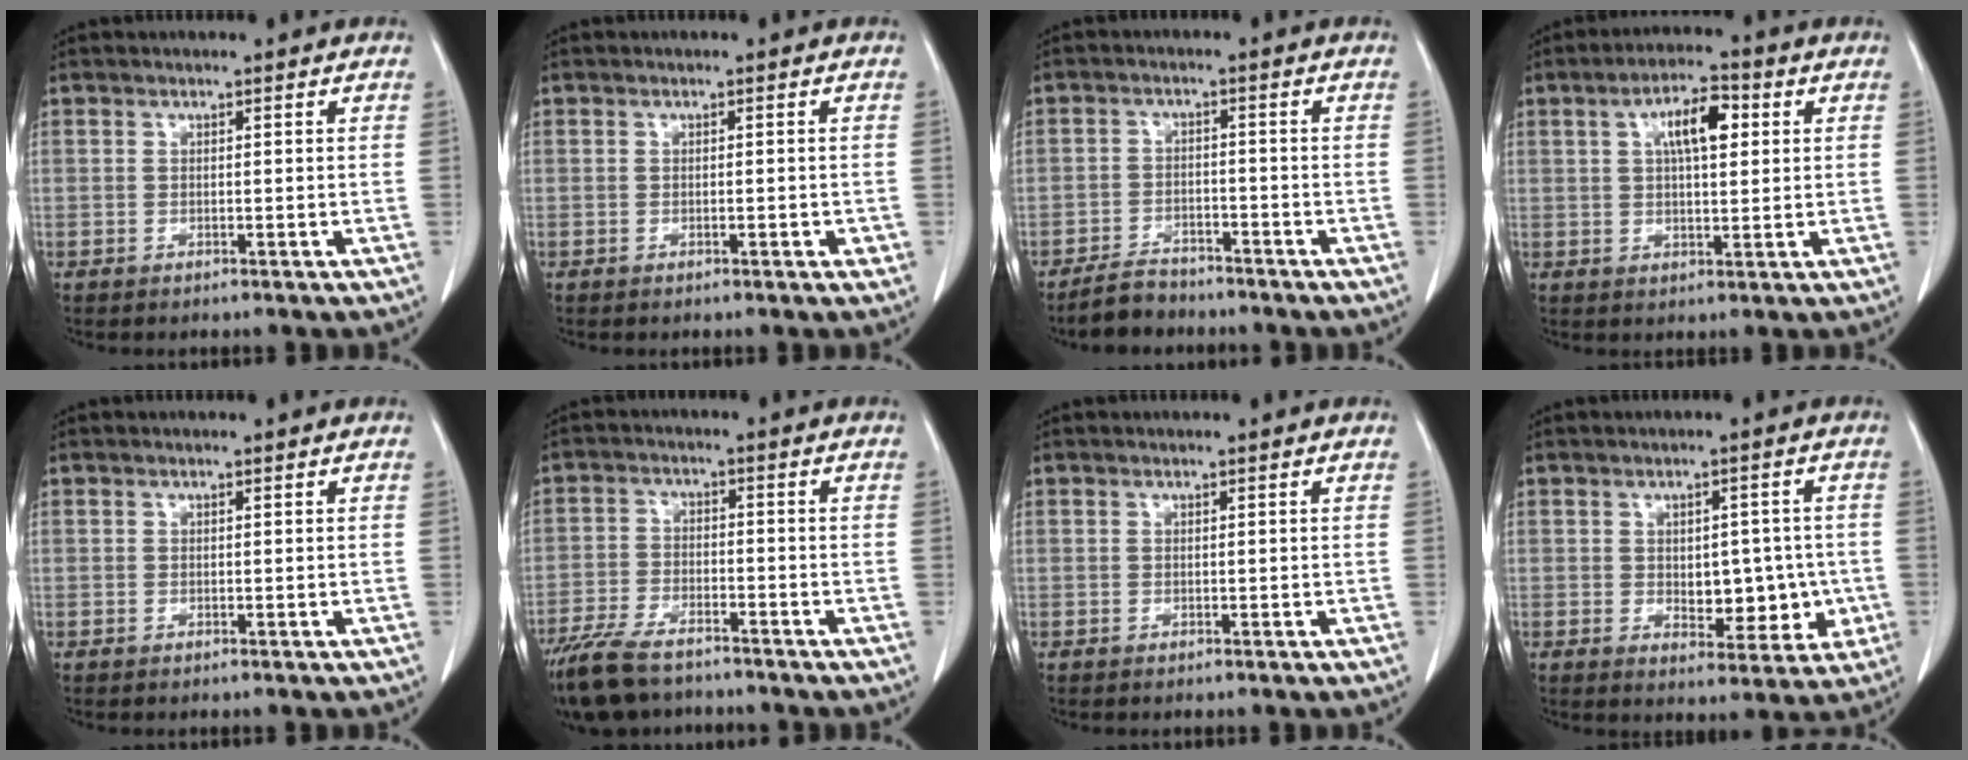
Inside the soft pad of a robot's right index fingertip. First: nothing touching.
{"total": 1.7, "force": [-0.4, 0.7, 1.5], "torque": [-0.030, 0.004, -0.001]}
{"total": 4.9, "force": [-4.3, 2.1, 1.0], "torque": [-0.026, -0.004, -0.077]}
{"total": 7.8, "force": [2.4, 2.8, 6.9], "torque": [-0.125, 0.016, 0.041]}
{"total": 0.0}
{"total": 11.3, "force": [-9.0, 4.0, 5.6], "torque": [-0.107, -0.019, -0.154]}
{"total": 0.0}
{"total": 9.1, "force": [-0.8, 5.4, 7.3], "torque": [-0.088, 0.014, 0.006]}